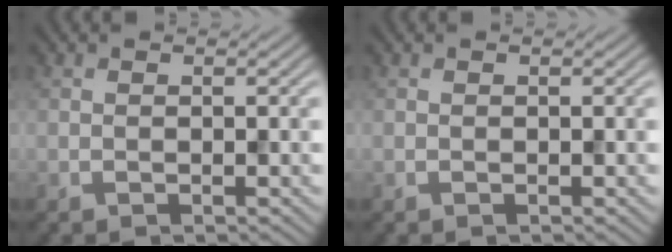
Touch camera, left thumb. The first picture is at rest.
{"total": 0.0}